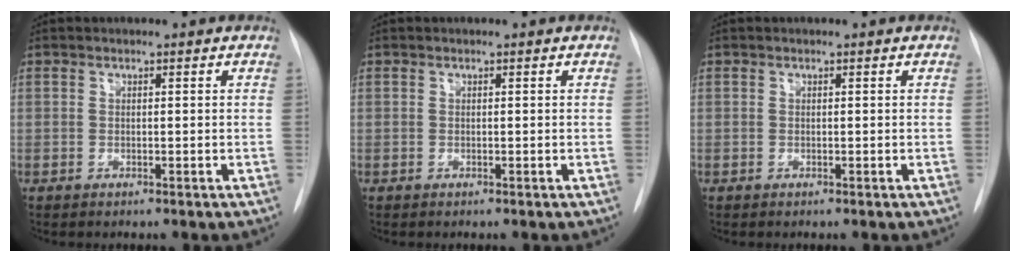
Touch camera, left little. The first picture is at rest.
{"total": 0.0}
{"total": 0.0}